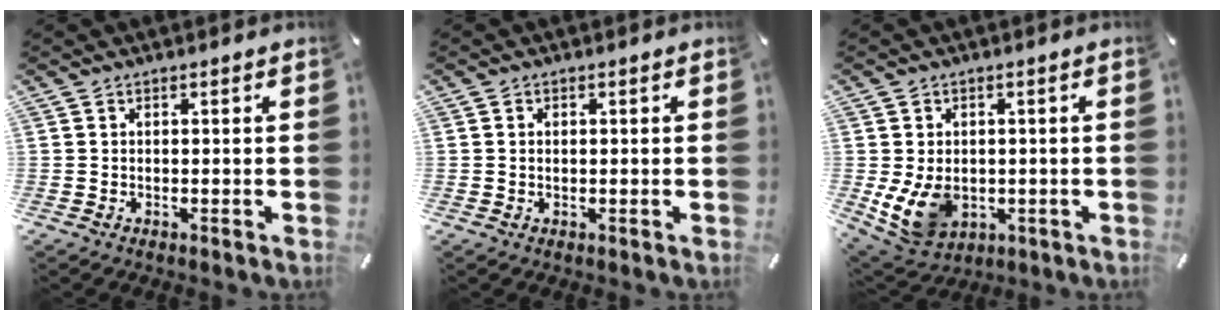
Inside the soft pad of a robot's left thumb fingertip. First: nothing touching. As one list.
[{"total": 0.8, "force": [-0.1, 0.7, 0.5], "torque": [-0.013, 0.004, -0.003]}, {"total": 9.0, "force": [-1.3, 7.2, 5.2], "torque": [-0.112, 0.003, -0.020]}]